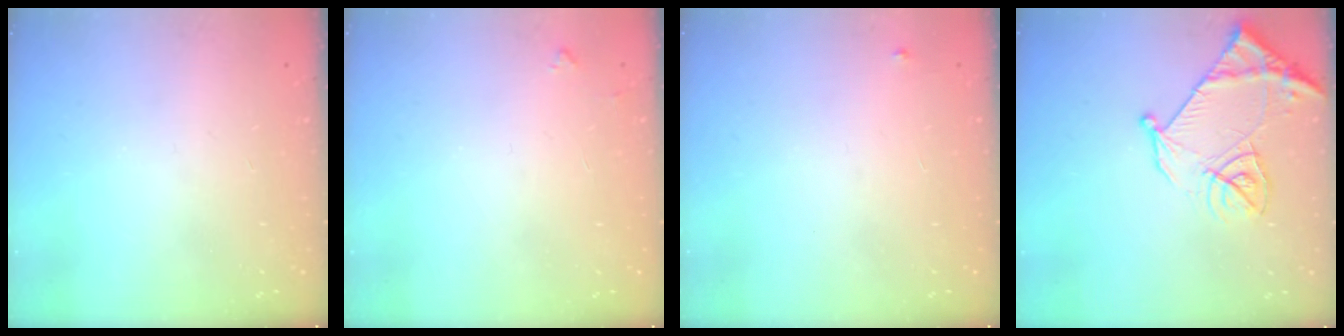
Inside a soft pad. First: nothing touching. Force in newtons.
{"total": 3.8, "press": 3.7, "slide": 0.4}
{"total": 3.2, "press": 3.2, "slide": 0.2}
{"total": 14.4, "press": 14.3, "slide": 1.6}